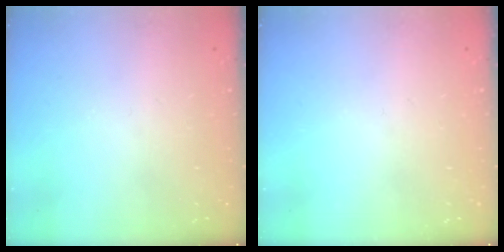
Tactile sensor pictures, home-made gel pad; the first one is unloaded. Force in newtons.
{"total": 0.0}